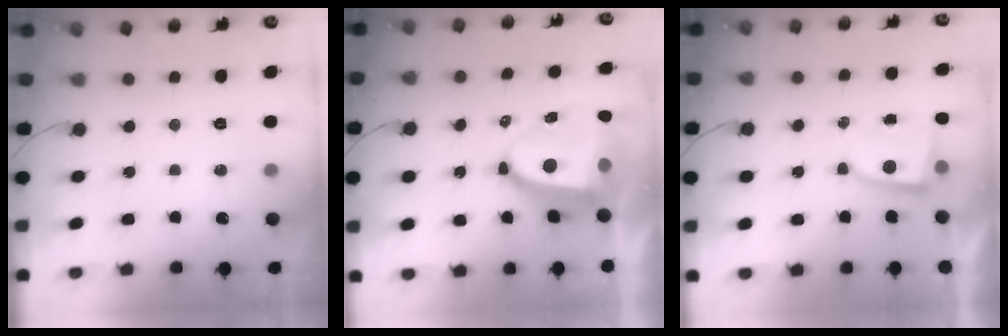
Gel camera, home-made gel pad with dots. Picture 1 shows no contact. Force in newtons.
{"total": 10.5, "press": 10.4, "slide": 1.4}
{"total": 2.8, "press": 2.7, "slide": 0.5}